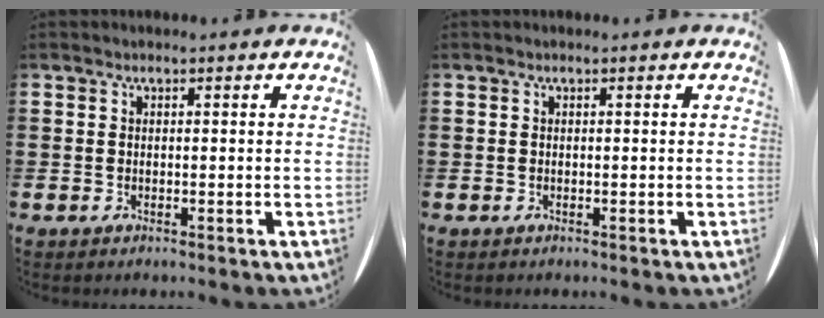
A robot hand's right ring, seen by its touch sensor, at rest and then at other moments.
{"total": 0.0}